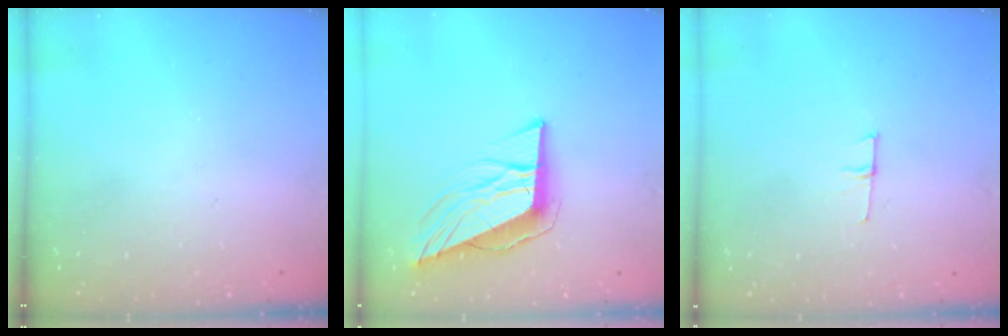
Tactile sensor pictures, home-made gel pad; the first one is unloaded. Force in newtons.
{"total": 11.2, "press": 10.6, "slide": 3.7}
{"total": 4.4, "press": 4.3, "slide": 1.0}